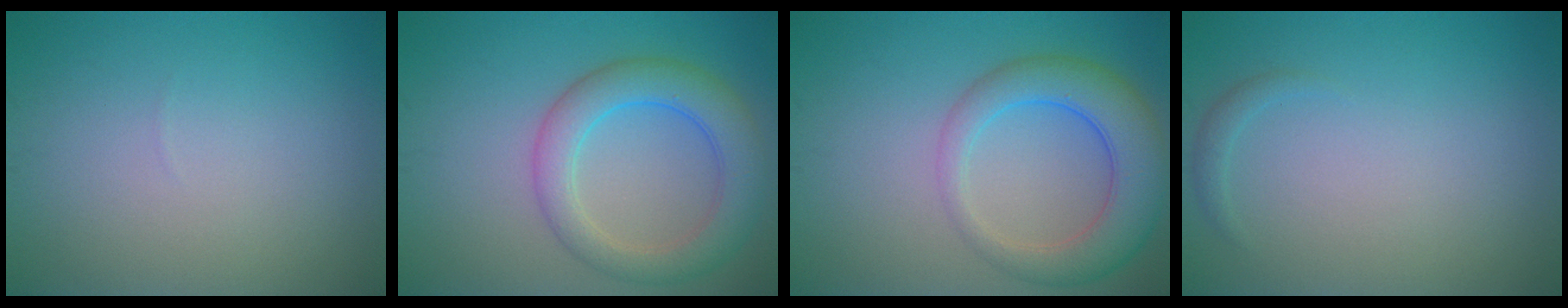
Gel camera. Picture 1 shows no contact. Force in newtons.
{"total": 5.5, "press": 5.5, "slide": 0.2}
{"total": 6.1, "press": 6.1, "slide": 0.3}
{"total": 0.8, "press": 0.8, "slide": 0.0}